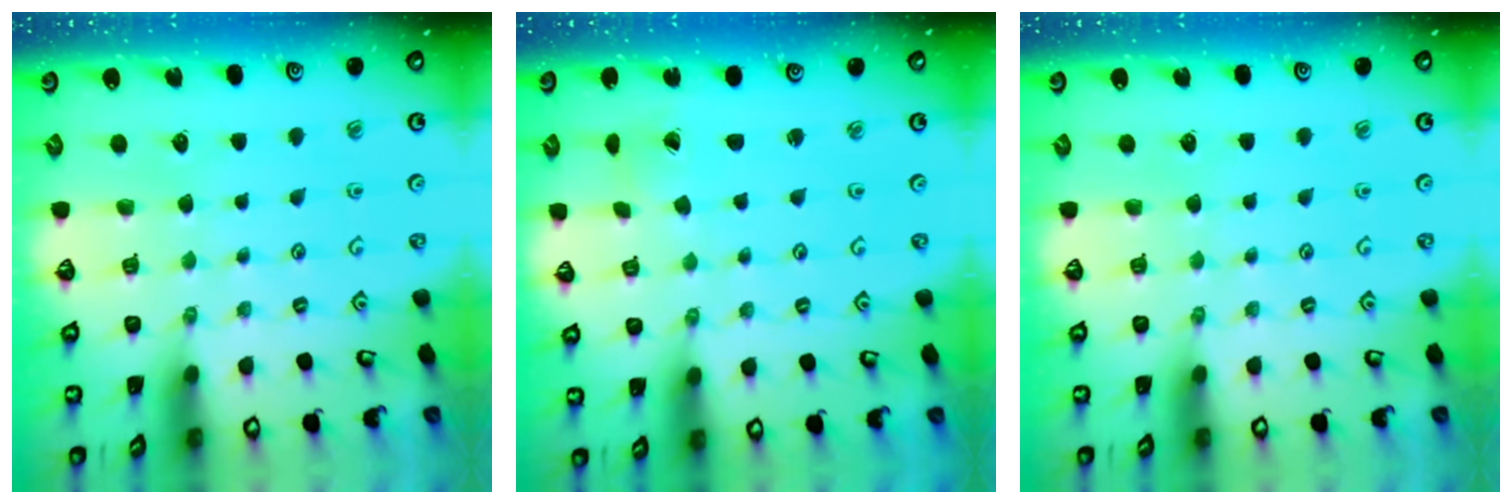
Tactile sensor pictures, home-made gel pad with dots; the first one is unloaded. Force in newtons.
{"total": 0.7, "press": 0.7, "slide": 0.1}
{"total": 0.0}